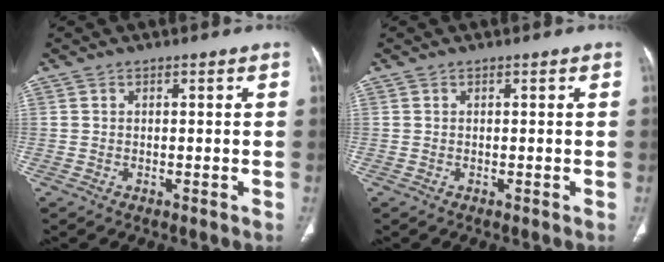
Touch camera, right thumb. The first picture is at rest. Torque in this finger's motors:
{"motor_torque": [0.02, 0.01, 0.09, 0.11, 0.00]}